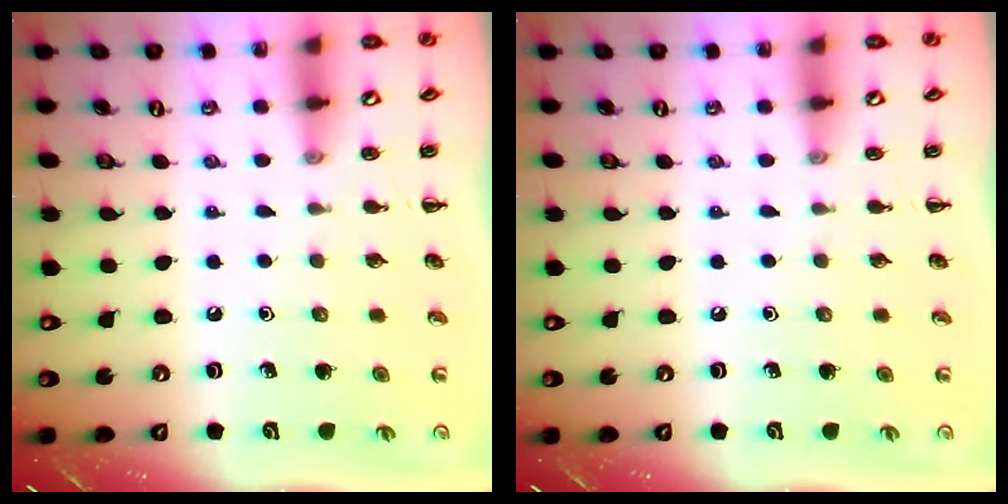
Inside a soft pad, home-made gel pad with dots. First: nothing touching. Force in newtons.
{"total": 0.0}